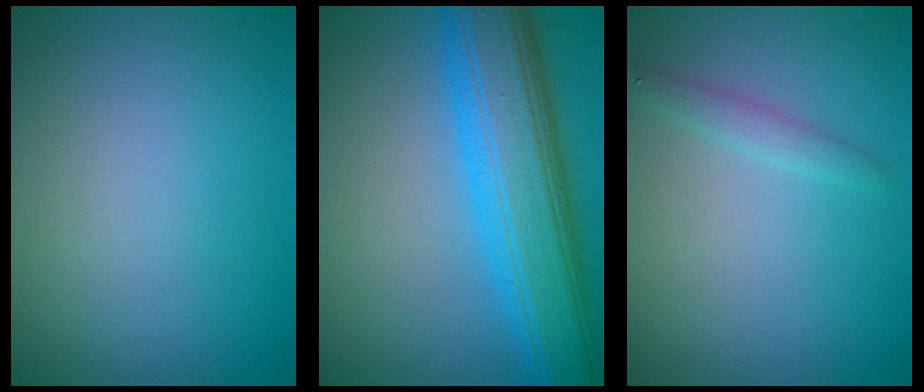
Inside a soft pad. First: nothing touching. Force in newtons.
{"total": 9.6, "press": 9.6, "slide": 0.3}
{"total": 1.2, "press": 1.2, "slide": 0.0}